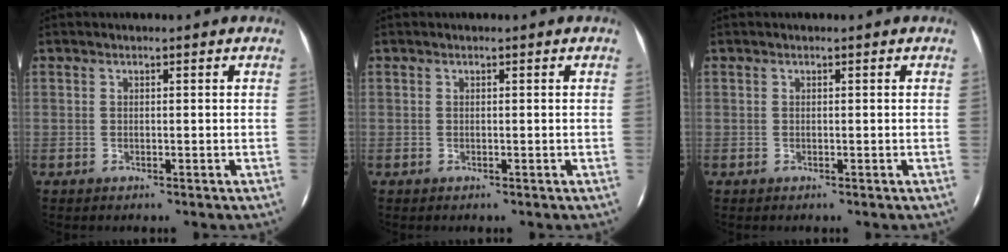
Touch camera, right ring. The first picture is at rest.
{"total": 0.0}
{"total": 0.0}